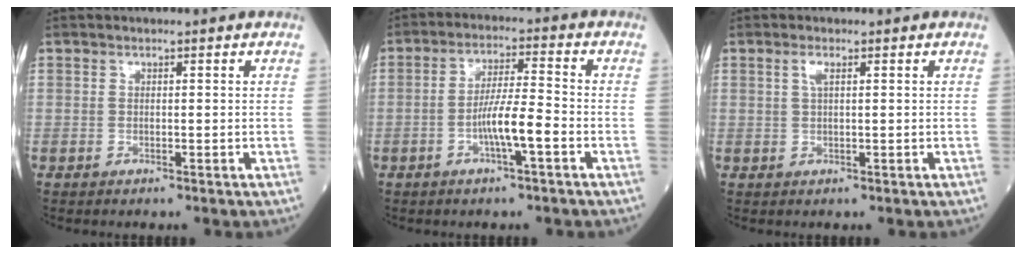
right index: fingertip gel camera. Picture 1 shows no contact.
{"total": 6.5, "force": [-2.5, 0.2, 6.0], "torque": [-0.118, 0.005, -0.045]}
{"total": 1.5, "force": [0.6, 0.3, 1.3], "torque": [-0.033, 0.003, 0.012]}